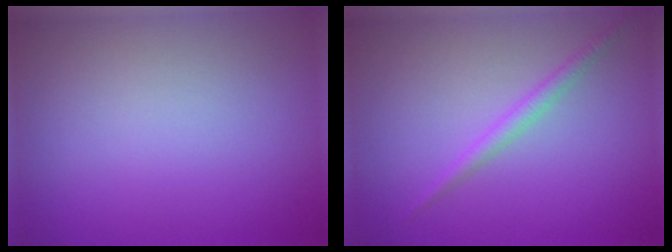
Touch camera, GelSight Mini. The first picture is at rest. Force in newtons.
{"total": 1.6, "press": 1.6, "slide": 0.1}